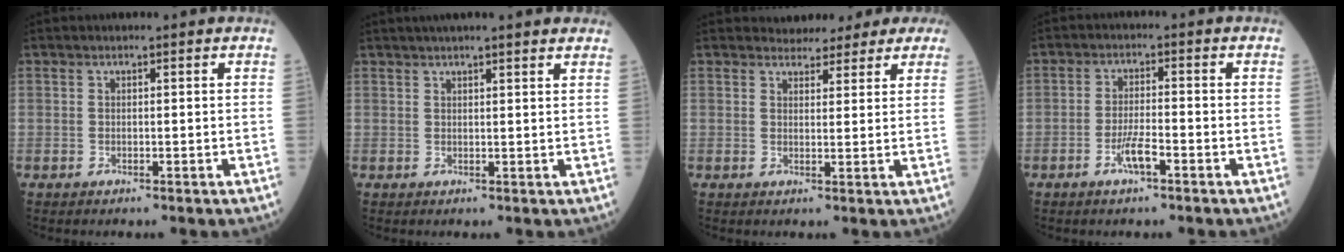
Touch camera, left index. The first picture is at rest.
{"total": 9.2, "force": [7.8, 0.8, 4.8], "torque": [-0.064, 0.031, 0.094]}
{"total": 6.9, "force": [6.1, 2.9, 1.4], "torque": [-0.007, 0.010, 0.062]}
{"total": 3.8, "force": [-2.1, 0.5, 3.1], "torque": [-0.064, -0.001, -0.041]}